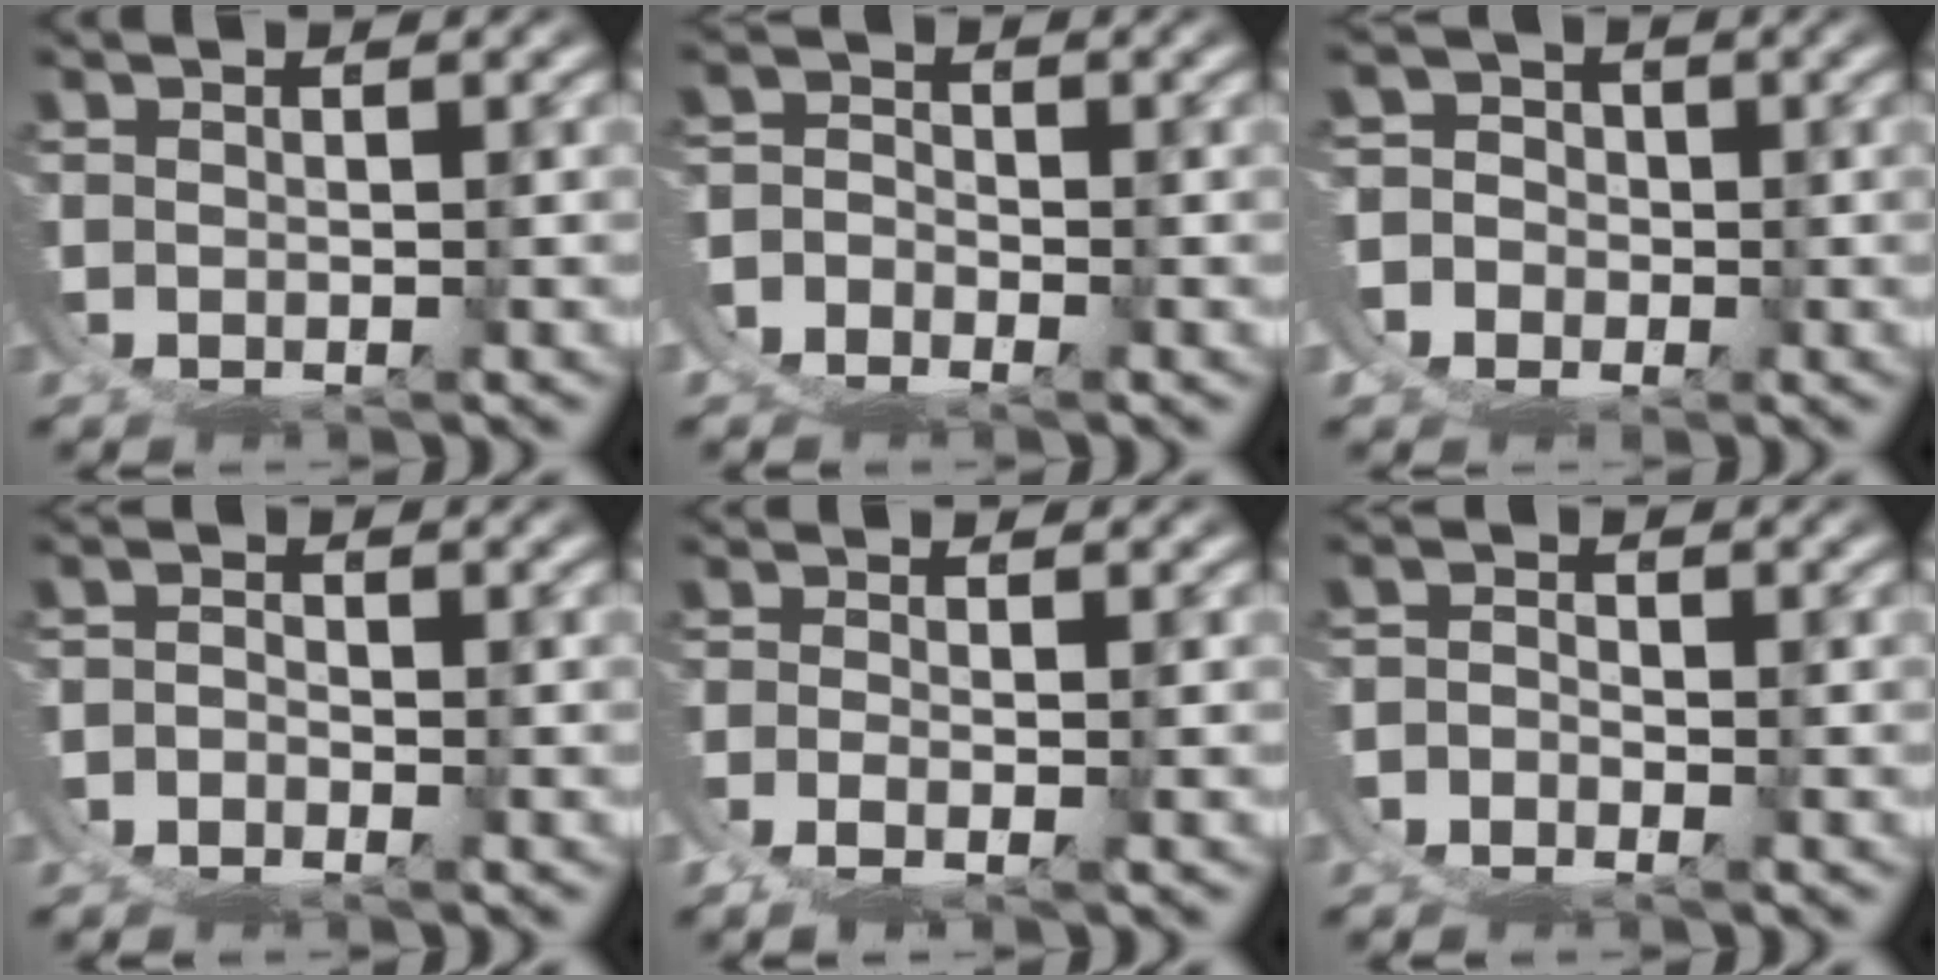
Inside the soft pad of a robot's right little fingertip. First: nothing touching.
{"total": 5.5, "force": [-3.2, 4.6, 0.2], "torque": [-0.027, -0.024, -0.057]}
{"total": 4.4, "force": [0.0, 4.4, 0.1], "torque": [-0.015, -0.016, -0.006]}
{"total": 4.1, "force": [-2.8, 3.0, 0.7], "torque": [-0.018, -0.020, -0.044]}
{"total": 1.6, "force": [-0.6, -1.2, 1.0], "torque": [-0.021, -0.008, -0.005]}
{"total": 4.5, "force": [-3.1, 3.3, 0.5], "torque": [-0.019, -0.023, -0.050]}